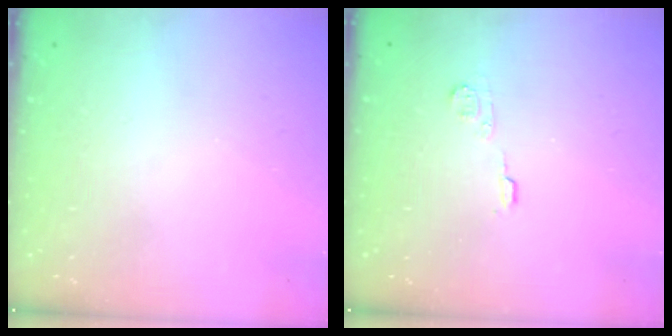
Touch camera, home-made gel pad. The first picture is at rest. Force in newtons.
{"total": 4.2, "press": 4.2, "slide": 0.4}